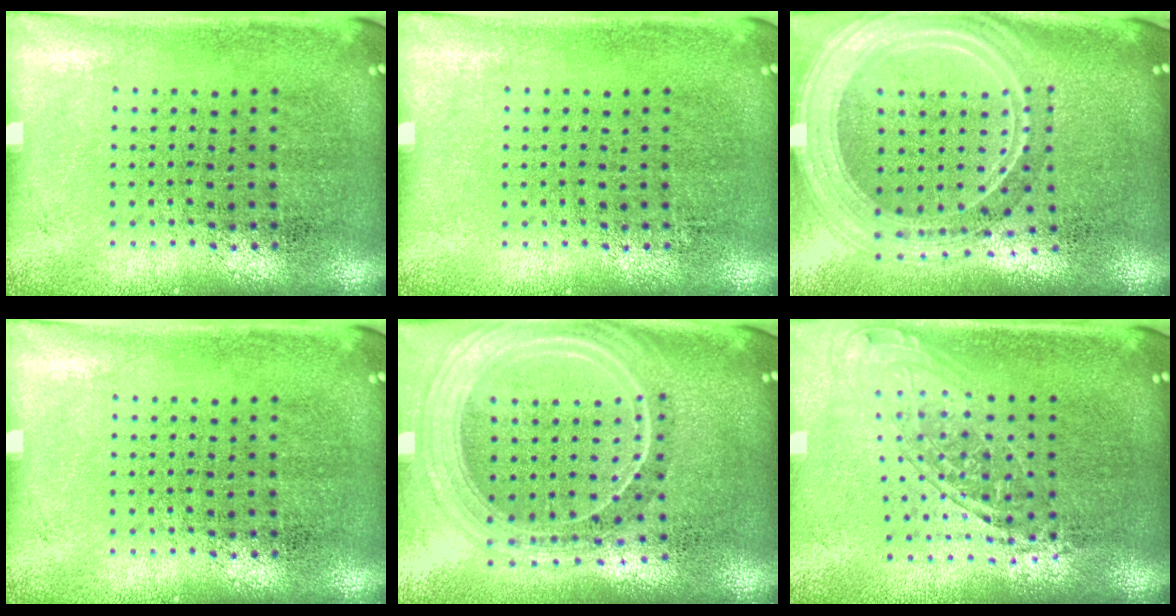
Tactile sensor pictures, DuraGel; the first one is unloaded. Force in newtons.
{"total": 0.0}
{"total": 2.8, "press": 2.3, "slide": 1.6}
{"total": 0.0}
{"total": 2.3, "press": 2.0, "slide": 1.2}
{"total": 1.5, "press": 1.3, "slide": 0.8}